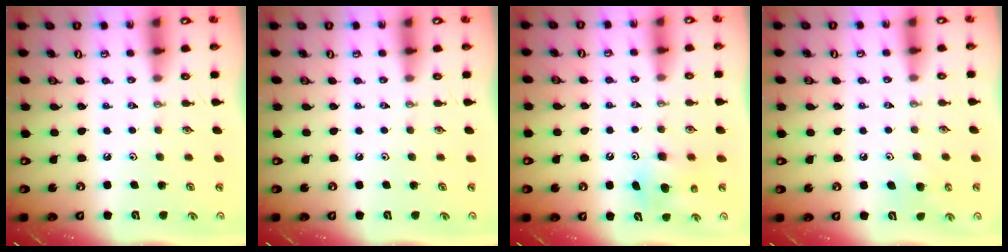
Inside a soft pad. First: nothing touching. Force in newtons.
{"total": 0.0}
{"total": 7.1, "press": 7.1, "slide": 0.4}
{"total": 5.9, "press": 5.8, "slide": 0.6}